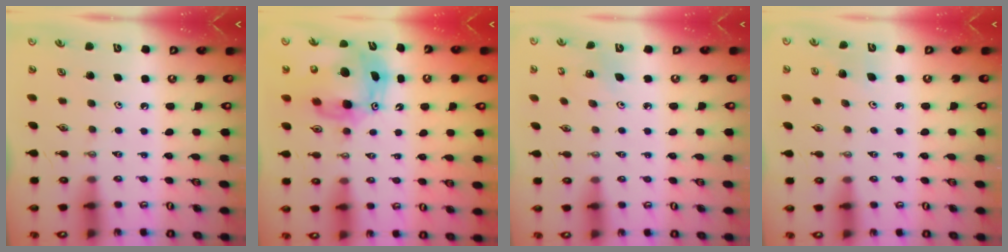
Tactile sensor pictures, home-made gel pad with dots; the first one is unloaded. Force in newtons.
{"total": 13.8, "press": 13.7, "slide": 1.6}
{"total": 3.2, "press": 3.2, "slide": 0.1}
{"total": 5.0, "press": 4.6, "slide": 1.7}